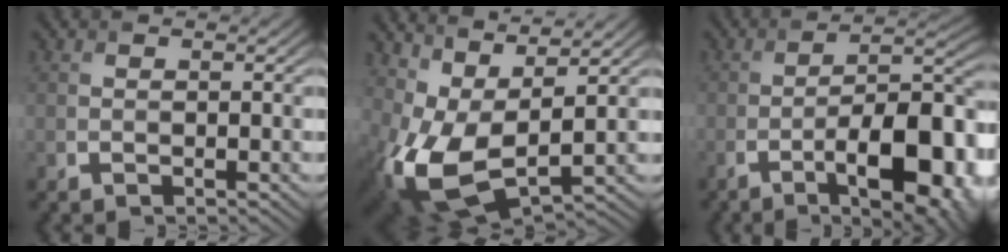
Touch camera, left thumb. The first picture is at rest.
{"total": 11.8, "force": [2.6, 5.9, 9.9], "torque": [-0.226, -0.008, 0.054]}
{"total": 13.8, "force": [-6.8, 4.1, 11.3], "torque": [-0.156, 0.005, -0.106]}